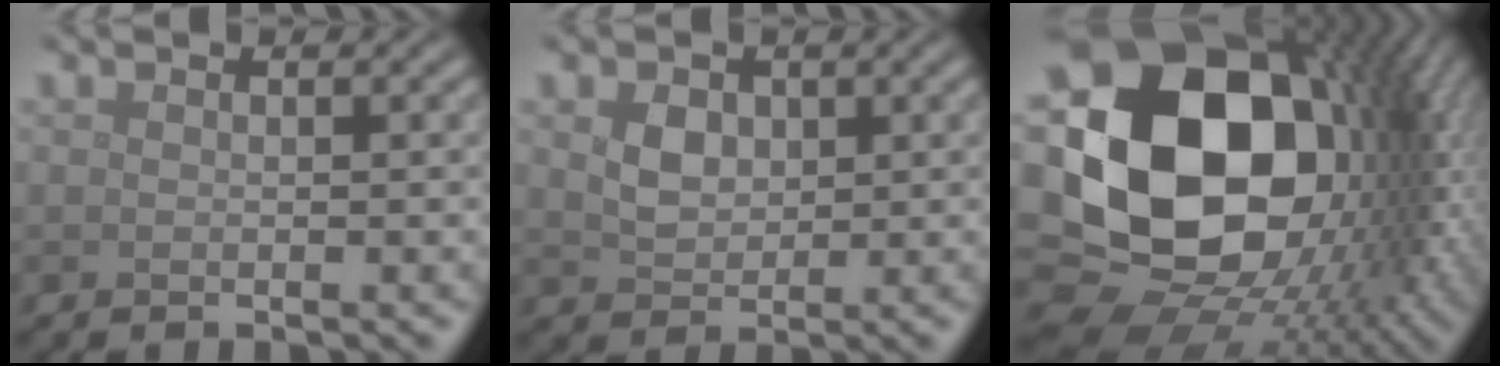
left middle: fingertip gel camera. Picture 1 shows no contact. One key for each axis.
{"total": 2.2, "fx": 0.8, "fy": 1.7, "fz": 1.2, "tx": -0.026, "ty": -0.001, "tz": 0.015}
{"total": 21.9, "fx": 0.7, "fy": 15.3, "fz": 15.6, "tx": -0.305, "ty": -0.018, "tz": 0.030}